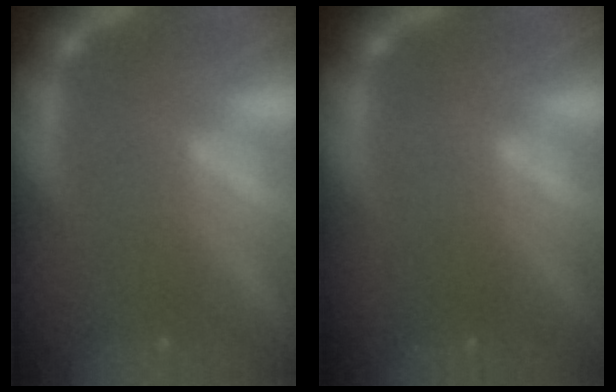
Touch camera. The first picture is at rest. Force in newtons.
{"total": 0.0}